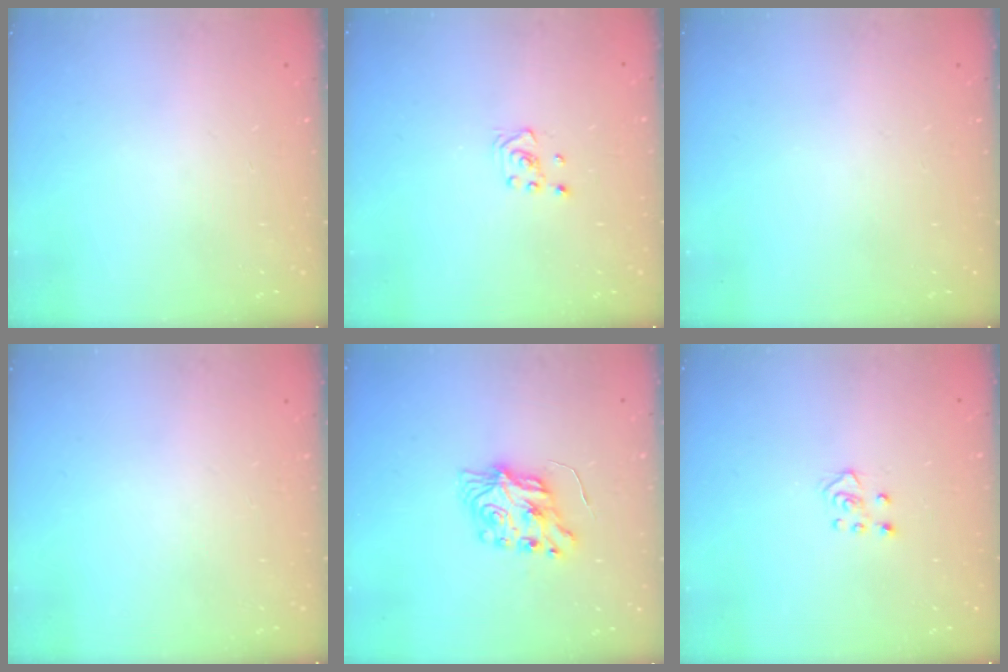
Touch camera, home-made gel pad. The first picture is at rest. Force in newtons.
{"total": 2.6, "press": 2.4, "slide": 1.0}
{"total": 0.0}
{"total": 0.0}
{"total": 7.3, "press": 7.3, "slide": 0.2}
{"total": 4.3, "press": 4.2, "slide": 0.5}